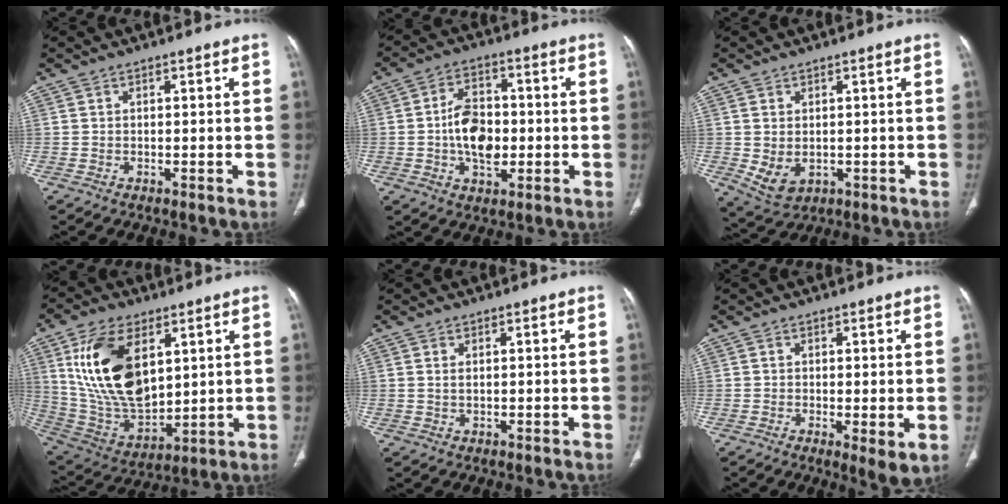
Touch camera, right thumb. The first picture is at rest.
{"total": 10.2, "force": [-1.0, 6.6, 7.8], "torque": [-0.113, 0.013, -0.021]}
{"total": 5.6, "force": [-0.5, 4.0, 4.0], "torque": [-0.070, -0.007, 0.013]}
{"total": 20.6, "force": [6.6, 11.3, 15.9], "torque": [-0.281, -0.029, 0.137]}
{"total": 1.1, "force": [0.4, 0.5, 0.9], "torque": [-0.023, 0.001, 0.012]}
{"total": 4.1, "force": [-0.6, 1.1, 3.9], "torque": [-0.065, -0.016, -0.011]}